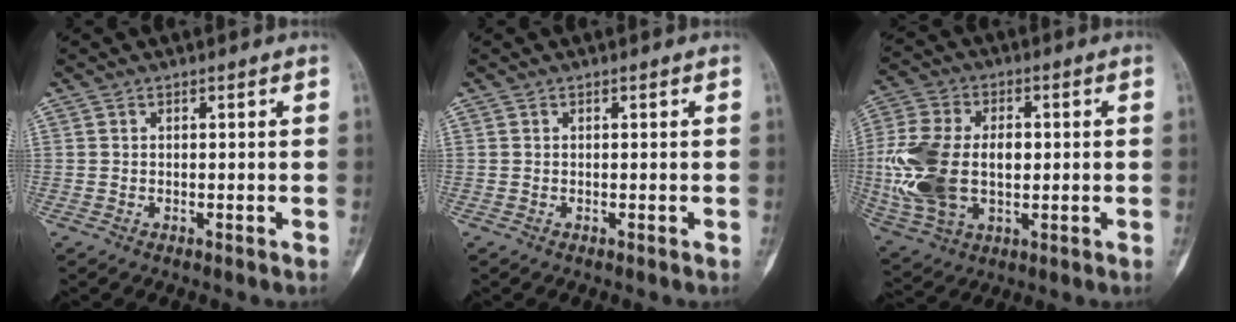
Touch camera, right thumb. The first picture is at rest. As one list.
[{"total": 0.0}, {"total": 17.9, "force": [-0.5, 11.4, 13.8], "torque": [-0.283, 0.007, -0.001]}]